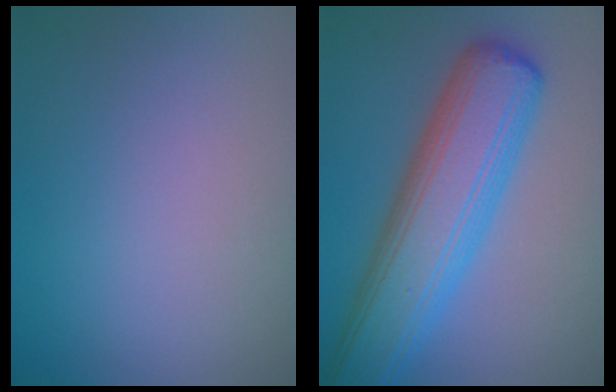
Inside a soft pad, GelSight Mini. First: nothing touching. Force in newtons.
{"total": 9.1, "press": 9.1, "slide": 0.1}